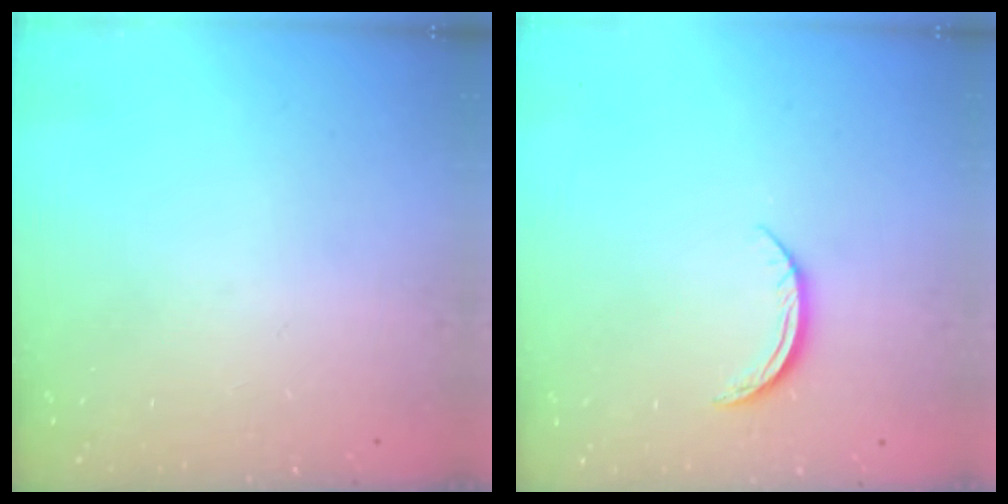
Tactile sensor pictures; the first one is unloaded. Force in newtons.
{"total": 6.1, "press": 6.1, "slide": 0.5}